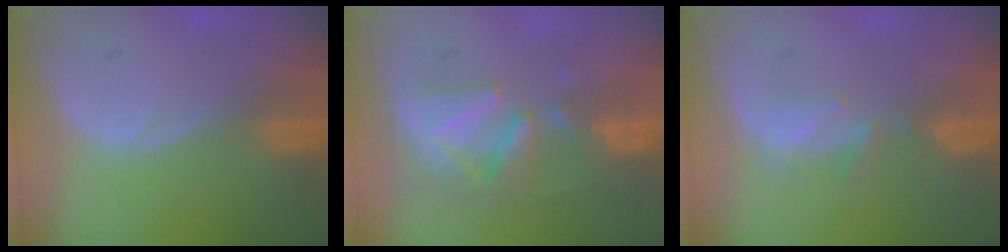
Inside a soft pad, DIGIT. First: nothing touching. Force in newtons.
{"total": 8.5, "press": 7.7, "slide": 3.6}
{"total": 2.7, "press": 2.6, "slide": 0.8}